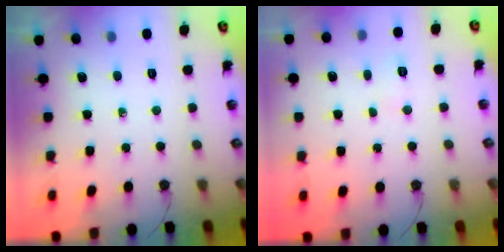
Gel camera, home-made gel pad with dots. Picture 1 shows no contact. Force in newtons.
{"total": 18.9, "press": 5.9, "slide": 17.9}